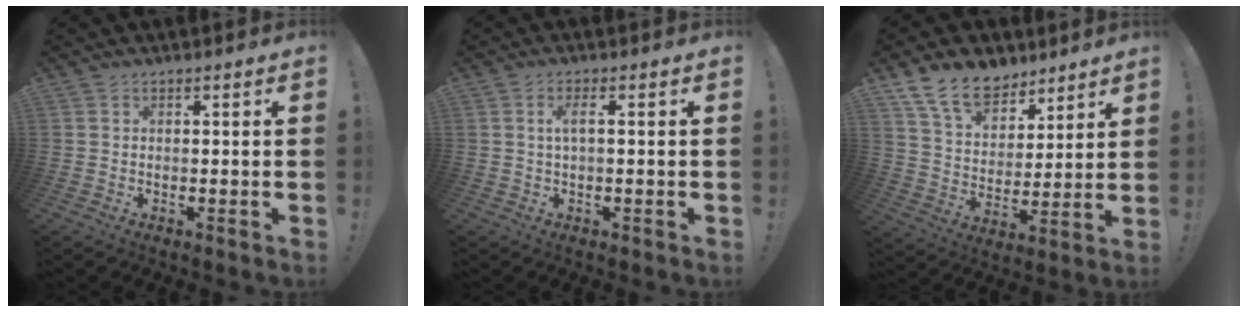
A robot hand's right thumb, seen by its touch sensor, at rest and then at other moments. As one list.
[{"total": 3.1, "force": [0.5, 0.3, 3.1], "torque": [-0.060, 0.004, 0.006]}, {"total": 14.6, "force": [10.5, 8.5, 5.4], "torque": [-0.097, -0.068, 0.198]}]